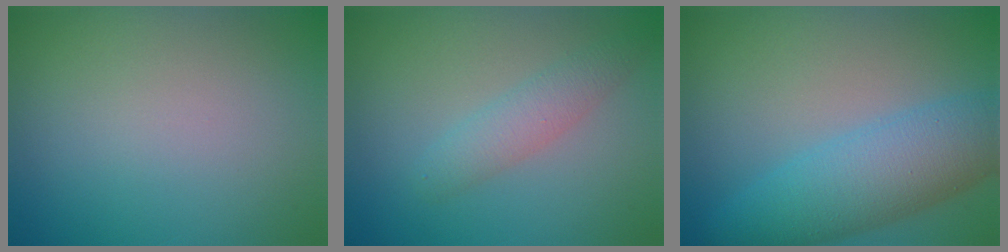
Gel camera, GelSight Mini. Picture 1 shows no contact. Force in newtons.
{"total": 2.5, "press": 2.5, "slide": 0.0}
{"total": 7.4, "press": 7.4, "slide": 0.3}